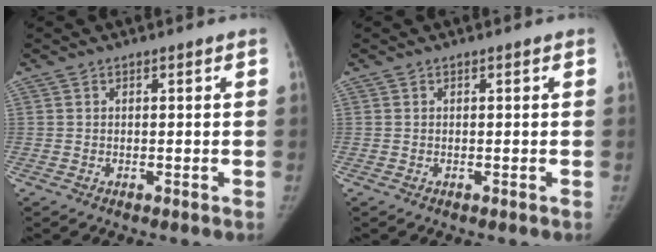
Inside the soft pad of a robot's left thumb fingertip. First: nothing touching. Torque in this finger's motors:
{"motor_torque": [0.03, 0.05, 0.35, 0.07, 0.06]}